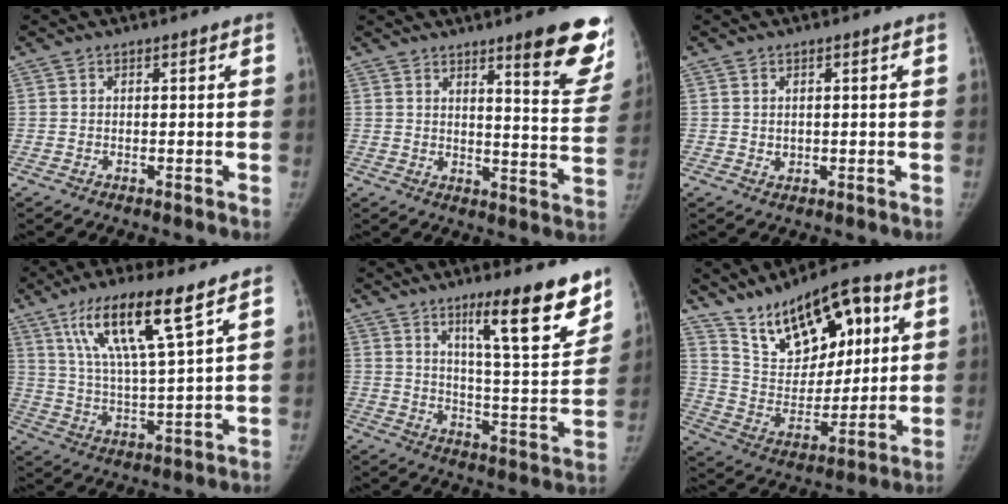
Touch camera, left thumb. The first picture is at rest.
{"total": 14.8, "force": [9.4, 2.7, 11.1], "torque": [-0.101, -0.062, 0.120]}
{"total": 1.1, "force": [0.2, 1.0, 0.5], "torque": [-0.005, -0.002, 0.007]}
{"total": 15.0, "force": [8.5, 2.3, 12.1], "torque": [-0.222, -0.033, 0.163]}
{"total": 16.7, "force": [10.9, 2.9, 12.3], "torque": [-0.143, -0.076, 0.169]}
{"total": 19.3, "force": [9.8, 9.9, 13.4], "torque": [-0.165, -0.034, 0.178]}